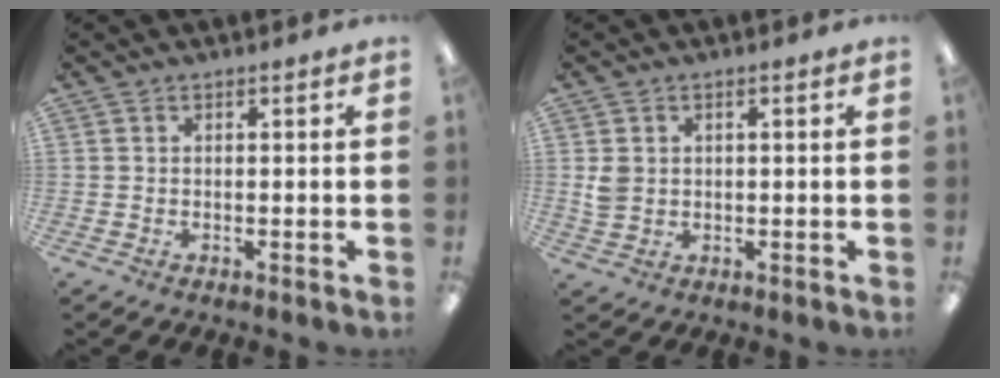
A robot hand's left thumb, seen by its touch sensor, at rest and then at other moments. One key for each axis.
{"total": 3.3, "fx": 0.4, "fy": 2.7, "fz": 1.7, "tx": -0.027, "ty": 0.003, "tz": 0.005}